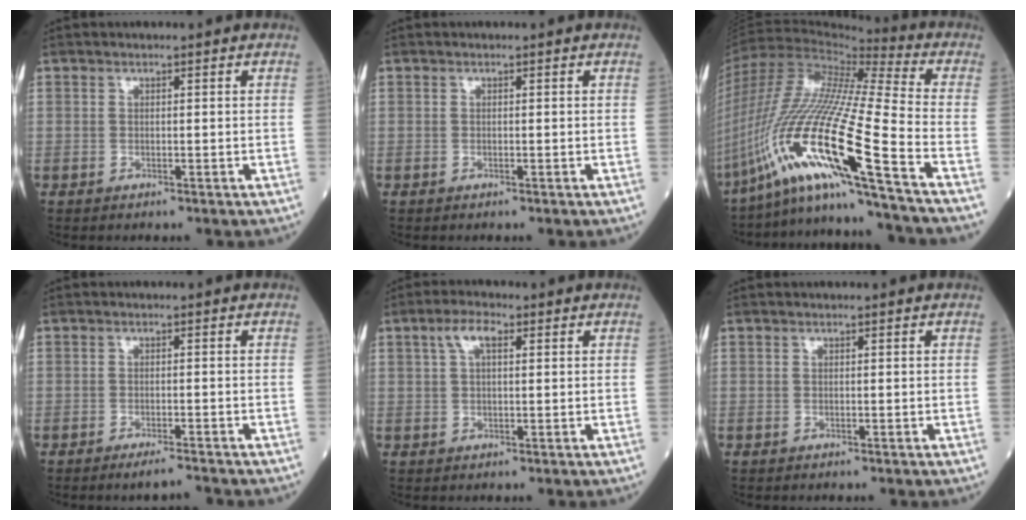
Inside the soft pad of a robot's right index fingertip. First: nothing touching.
{"total": 0.0}
{"total": 24.4, "force": [-12.9, -1.0, 20.8], "torque": [-0.434, -0.042, -0.243]}
{"total": 2.7, "force": [-2.4, -0.2, 1.2], "torque": [-0.022, -0.006, -0.040]}
{"total": 3.9, "force": [1.6, 1.4, 3.2], "torque": [-0.069, 0.015, 0.031]}
{"total": 0.0}